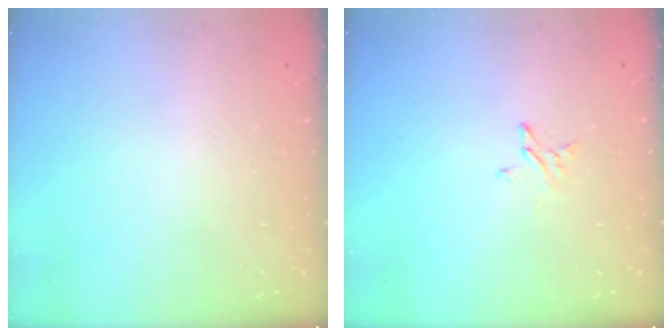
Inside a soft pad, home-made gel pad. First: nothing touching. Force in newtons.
{"total": 2.3, "press": 2.2, "slide": 0.2}